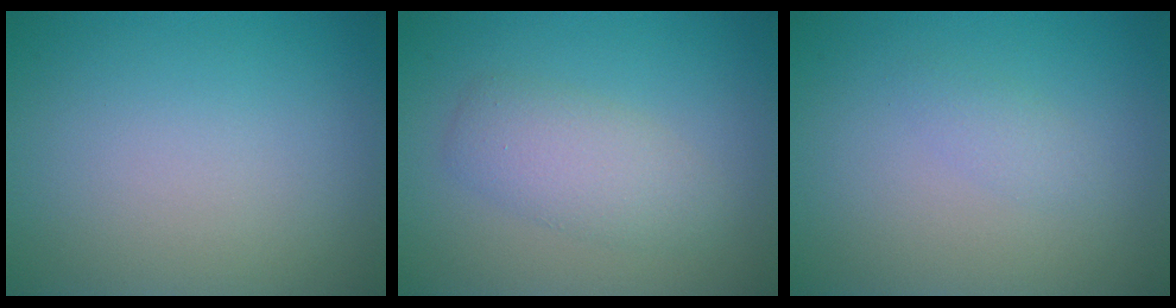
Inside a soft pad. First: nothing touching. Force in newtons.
{"total": 3.2, "press": 3.2, "slide": 0.1}
{"total": 1.1, "press": 1.1, "slide": 0.0}